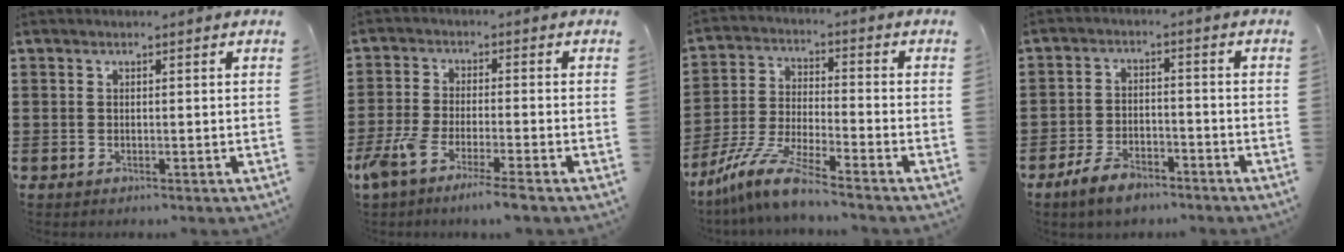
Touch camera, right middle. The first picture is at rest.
{"total": 5.7, "force": [-4.5, 0.0, 3.4], "torque": [-0.082, -0.018, -0.089]}
{"total": 8.6, "force": [-7.3, 0.1, 4.4], "torque": [-0.108, -0.007, -0.152]}
{"total": 5.5, "force": [-4.2, 2.2, 2.8], "torque": [-0.065, 0.008, -0.085]}